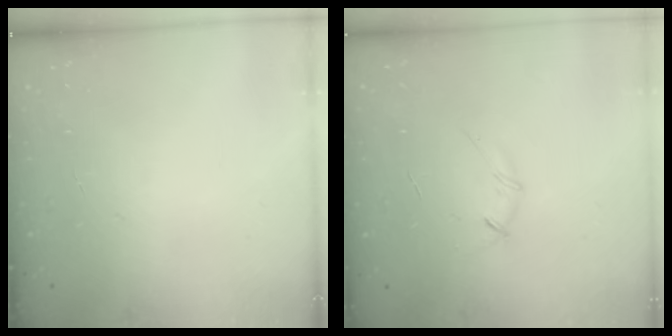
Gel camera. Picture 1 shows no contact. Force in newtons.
{"total": 3.5, "press": 3.3, "slide": 1.0}